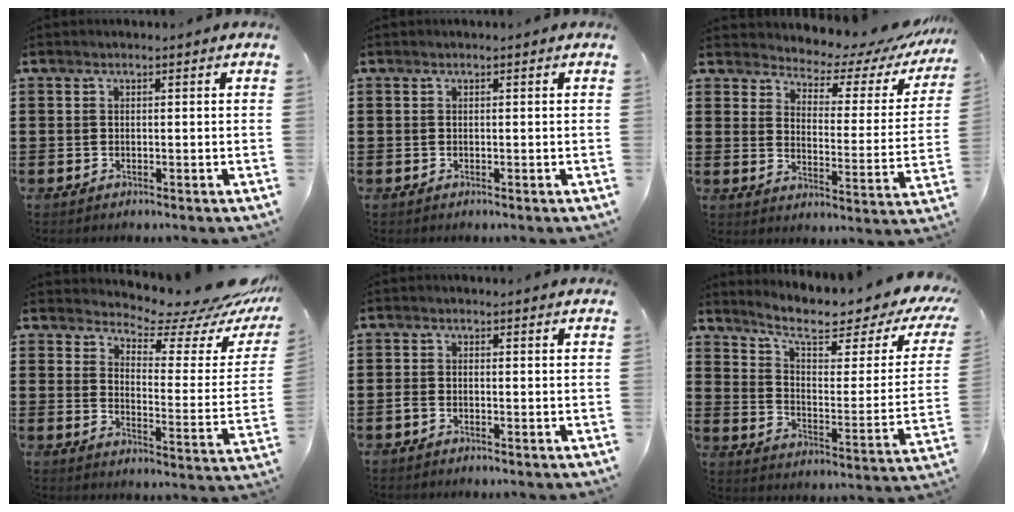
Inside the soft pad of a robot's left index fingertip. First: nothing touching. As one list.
[{"total": 0.0}, {"total": 3.8, "force": [3.5, 1.1, 0.9], "torque": [-0.034, -0.035, 0.052]}, {"total": 6.8, "force": [6.3, 0.9, 2.3], "torque": [-0.052, -0.055, 0.104]}, {"total": 1.0, "force": [-0.7, 0.3, 0.7], "torque": [-0.016, -0.003, -0.012]}, {"total": 7.9, "force": [5.9, 1.7, 5.0], "torque": [-0.098, -0.044, 0.090]}]